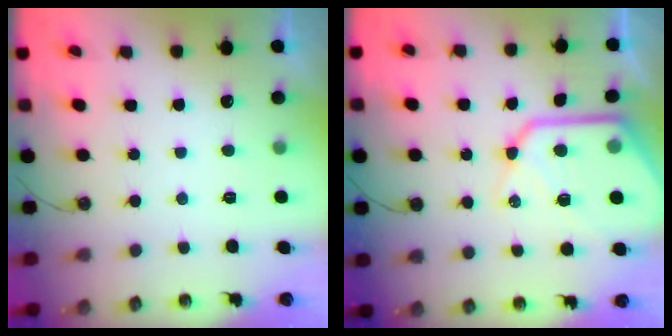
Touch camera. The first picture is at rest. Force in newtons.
{"total": 20.4, "press": 20.3, "slide": 1.8}